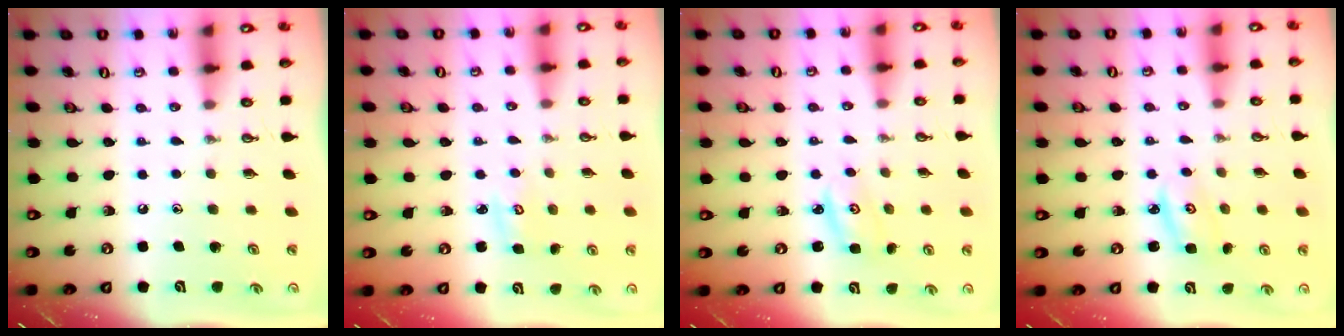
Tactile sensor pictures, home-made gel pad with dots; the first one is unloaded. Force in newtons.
{"total": 2.9, "press": 2.9, "slide": 0.3}
{"total": 2.2, "press": 2.2, "slide": 0.2}
{"total": 2.8, "press": 2.8, "slide": 0.2}